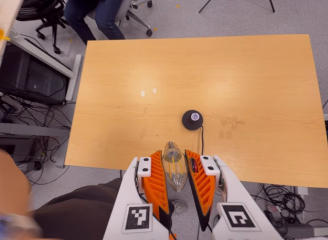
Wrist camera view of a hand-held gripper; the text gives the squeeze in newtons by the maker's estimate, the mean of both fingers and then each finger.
{"total": 13.2, "left": 14.0, "right": 12.3}